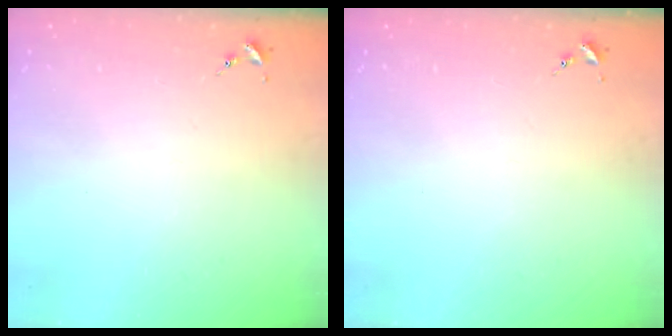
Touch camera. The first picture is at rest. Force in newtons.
{"total": 0.0}